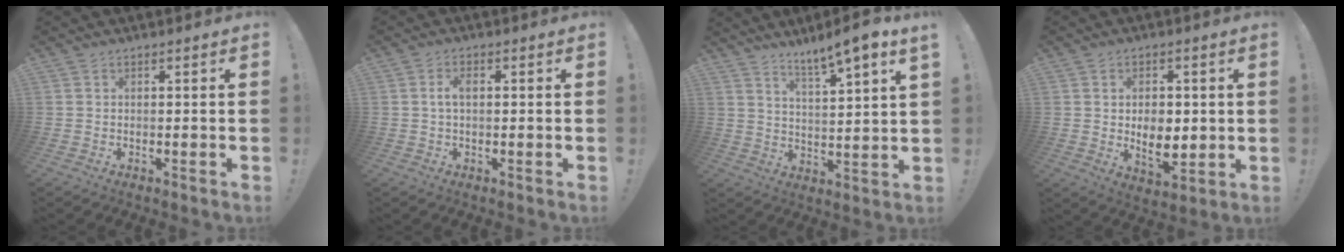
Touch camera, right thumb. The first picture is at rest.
{"total": 3.3, "force": [0.3, 1.7, 2.8], "torque": [-0.050, 0.008, 0.004]}
{"total": 8.4, "force": [6.6, -0.5, 5.1], "torque": [-0.083, -0.051, 0.105]}
{"total": 8.6, "force": [0.4, 6.0, 6.2], "torque": [-0.070, -0.013, 0.006]}